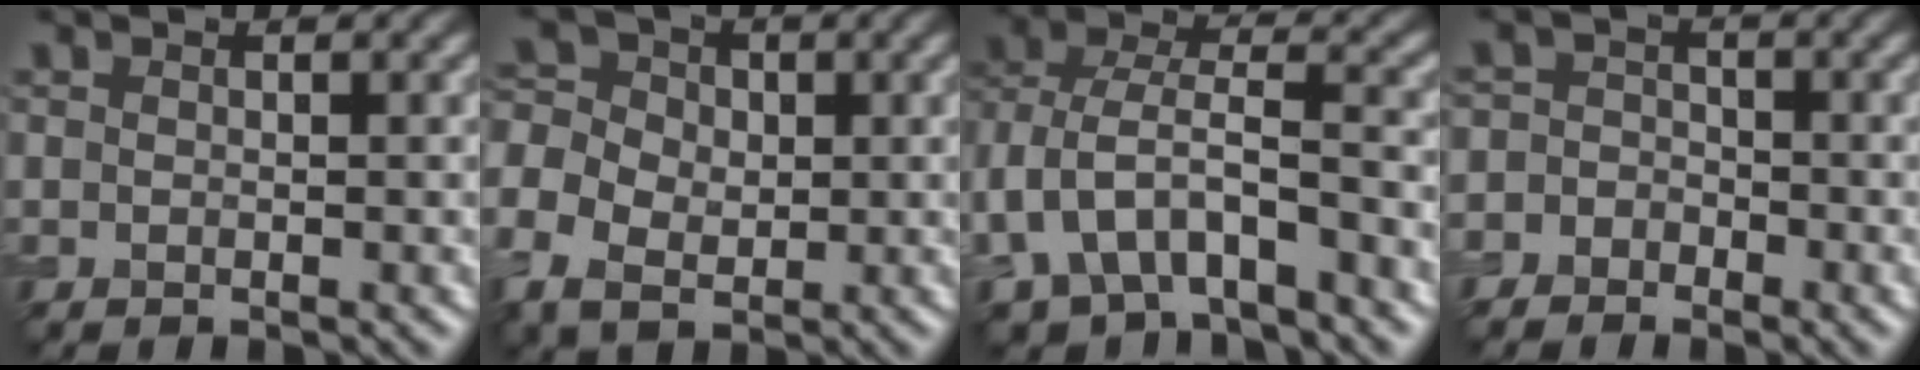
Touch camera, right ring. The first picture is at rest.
{"total": 6.5, "force": [-1.1, 5.4, 3.4], "torque": [-0.080, 0.002, -0.035]}
{"total": 7.2, "force": [-3.1, 4.1, 5.0], "torque": [-0.103, 0.007, -0.067]}
{"total": 2.8, "force": [-1.8, 2.1, 0.1], "torque": [0.034, 0.007, -0.048]}